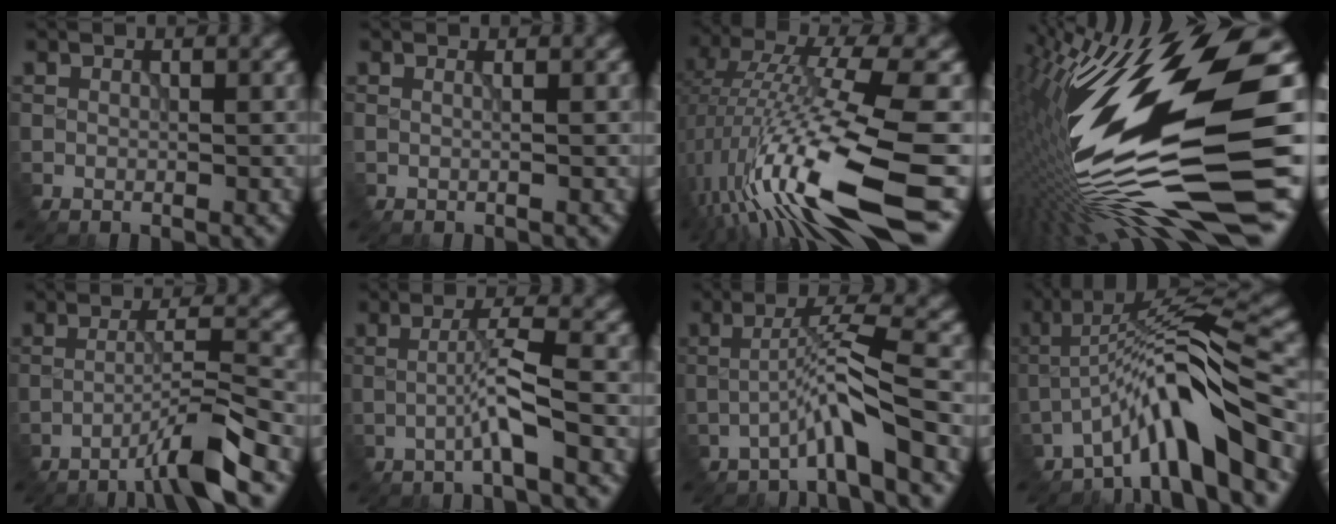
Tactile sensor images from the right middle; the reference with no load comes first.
{"total": 1.0, "force": [0.3, 0.5, 0.8], "torque": [-0.007, -0.001, -0.006]}
{"total": 15.9, "force": [-5.7, 2.7, 14.6], "torque": [-0.277, 0.000, -0.087]}
{"total": 19.1, "force": [-0.9, 3.7, 18.7], "torque": [-0.322, -0.020, -0.021]}
{"total": 5.0, "force": [-3.3, -0.1, 3.7], "torque": [-0.059, 0.015, -0.073]}
{"total": 3.3, "force": [-1.2, 0.0, 3.1], "torque": [-0.060, 0.011, -0.031]}
{"total": 4.1, "force": [-2.5, -0.2, 3.3], "torque": [-0.061, 0.022, -0.057]}
{"total": 7.9, "force": [-4.9, 0.9, 6.2], "torque": [-0.107, 0.021, -0.091]}